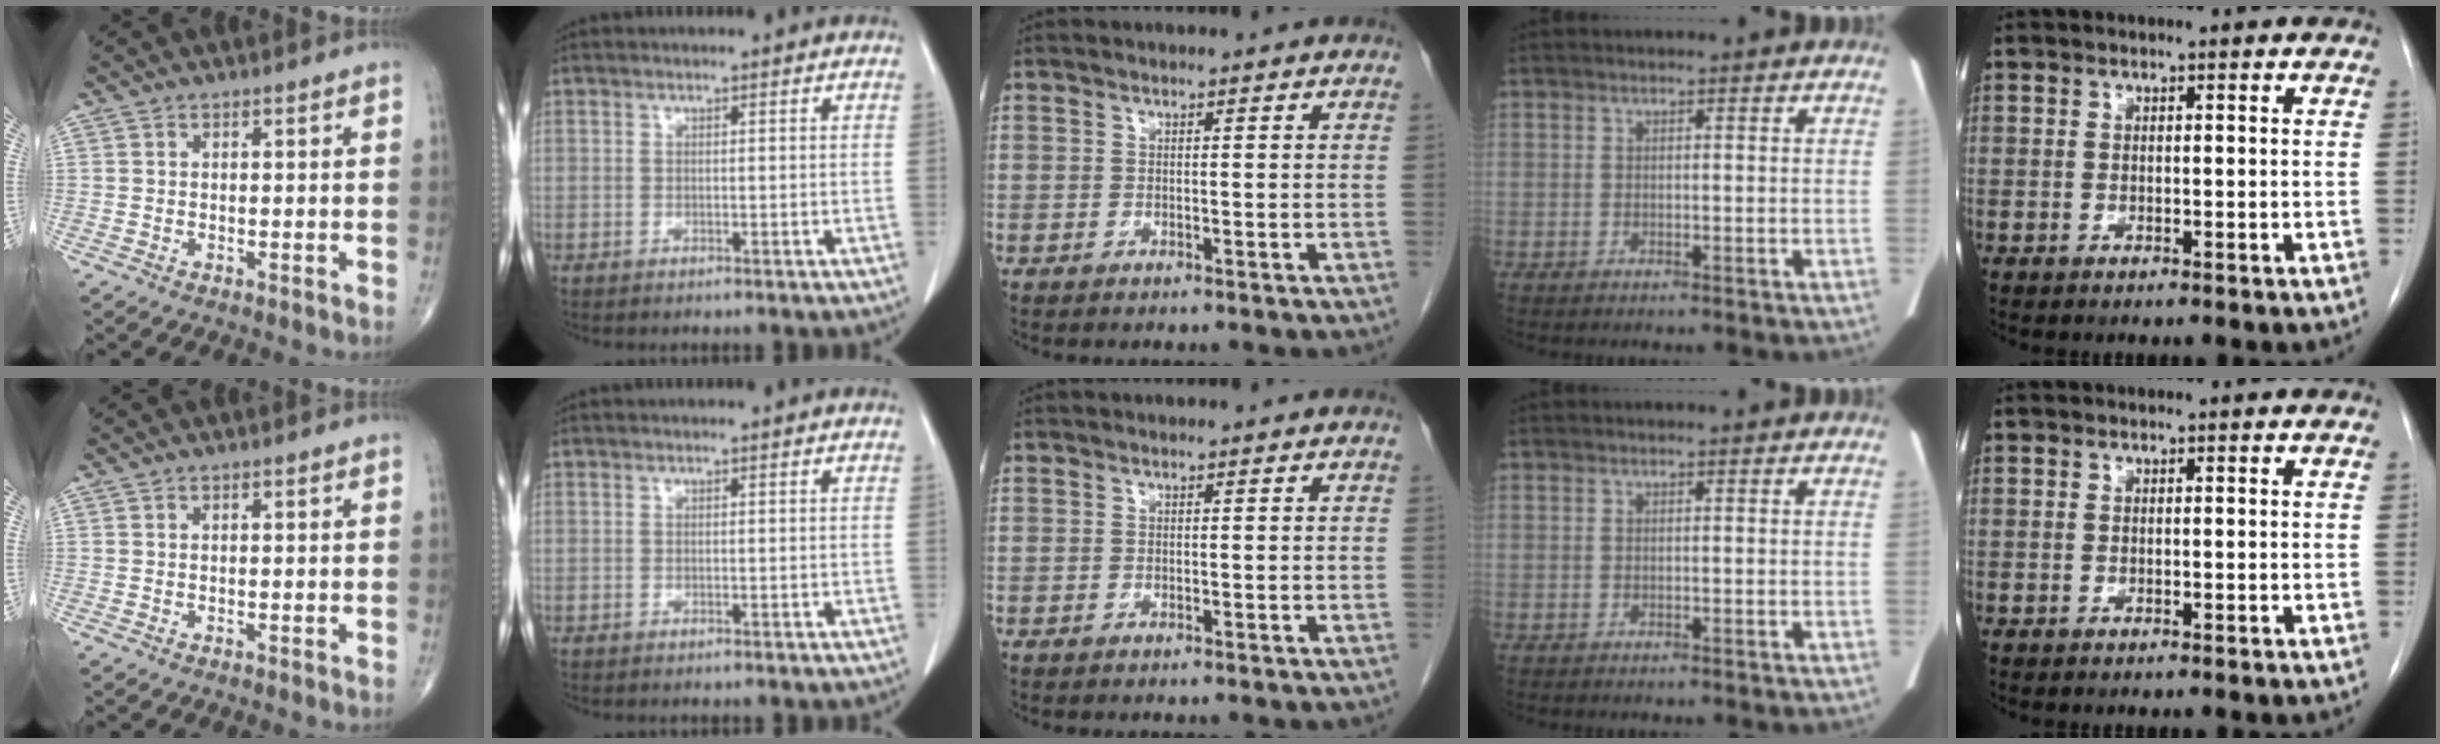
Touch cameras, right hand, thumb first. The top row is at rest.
{}